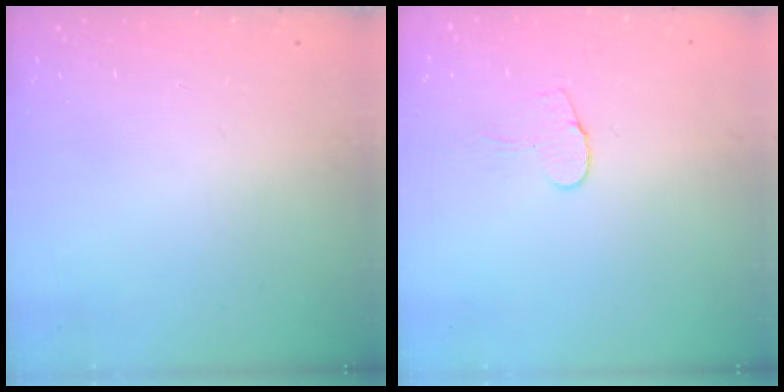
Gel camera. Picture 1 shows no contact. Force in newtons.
{"total": 5.6, "press": 5.6, "slide": 0.4}